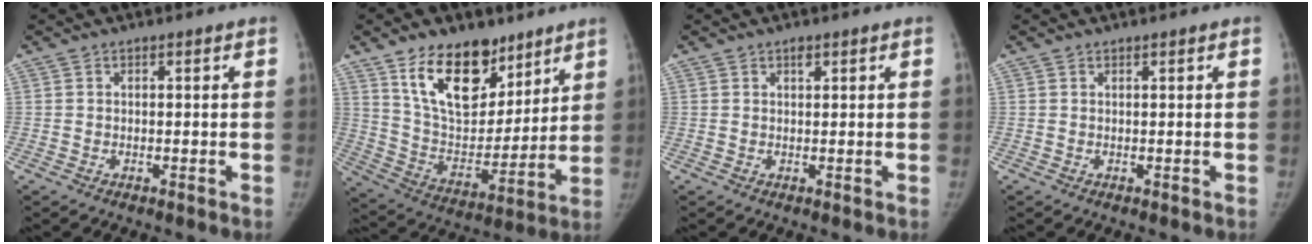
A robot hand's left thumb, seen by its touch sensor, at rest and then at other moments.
{"total": 18.9, "force": [11.6, 10.8, 10.3], "torque": [-0.118, -0.068, 0.210]}
{"total": 1.1, "force": [0.7, 0.6, 0.7], "torque": [-0.006, -0.002, 0.009]}
{"total": 0.0}